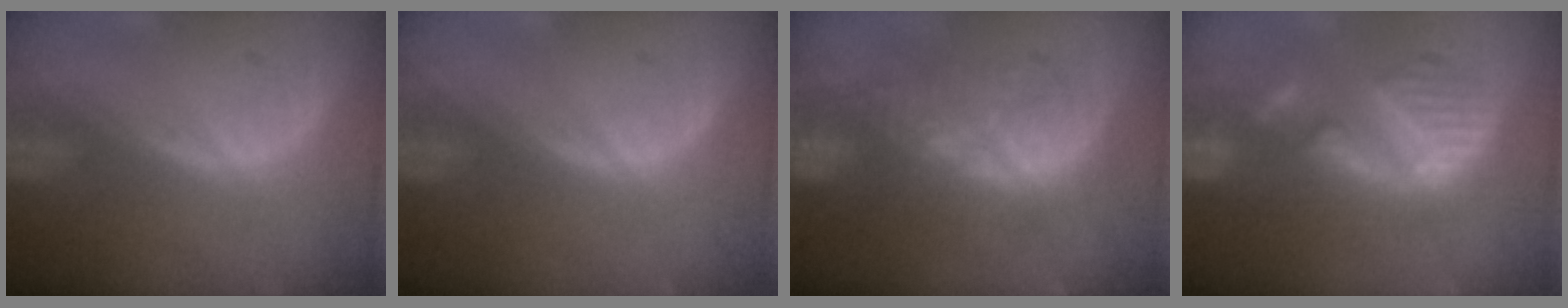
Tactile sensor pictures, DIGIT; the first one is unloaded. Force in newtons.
{"total": 0.0}
{"total": 9.6, "press": 9.5, "slide": 1.0}
{"total": 9.6, "press": 9.6, "slide": 0.3}